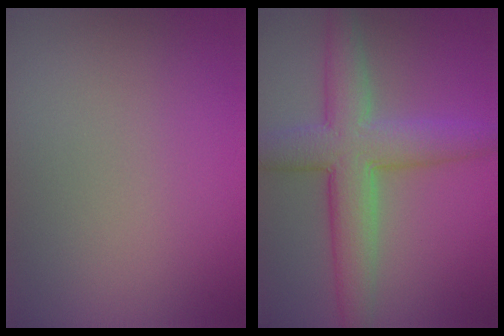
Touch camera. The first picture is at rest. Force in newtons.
{"total": 6.9, "press": 6.9, "slide": 0.2}